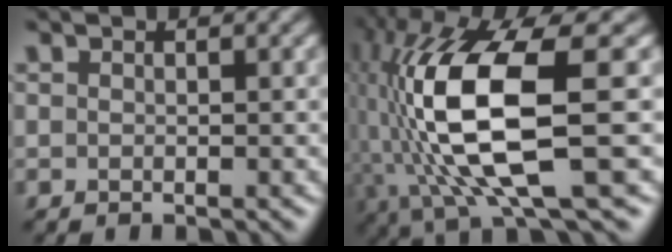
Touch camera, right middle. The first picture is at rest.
{"total": 13.1, "force": [-0.8, 4.0, 12.5], "torque": [-0.254, -0.005, -0.011]}